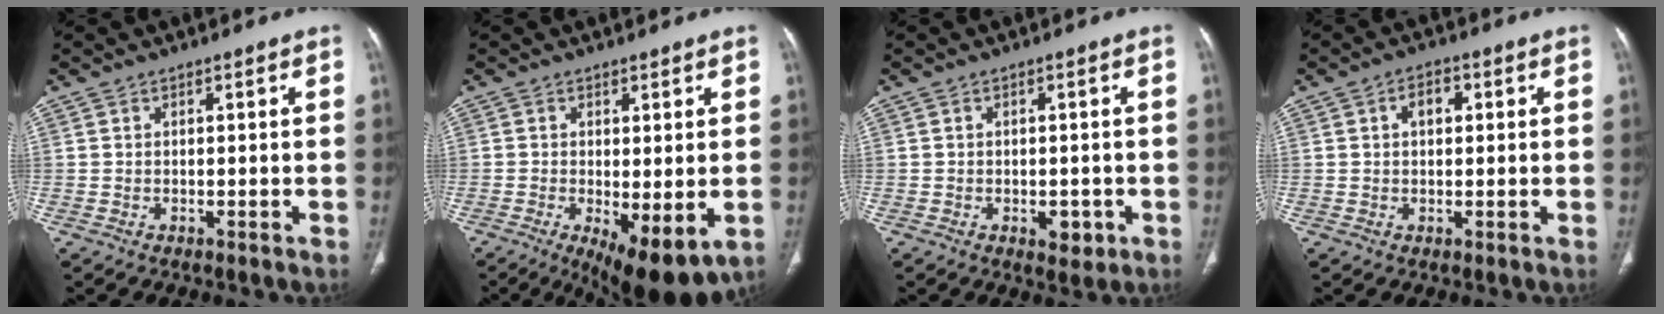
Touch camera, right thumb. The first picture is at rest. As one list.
[{"total": 10.9, "force": [-3.5, 3.9, 9.6], "torque": [-0.142, -0.020, -0.042]}, {"total": 3.3, "force": [-1.1, 2.0, 2.4], "torque": [-0.018, 0.001, -0.006]}, {"total": 3.6, "force": [0.9, 2.3, 2.6], "torque": [-0.034, 0.008, 0.013]}]